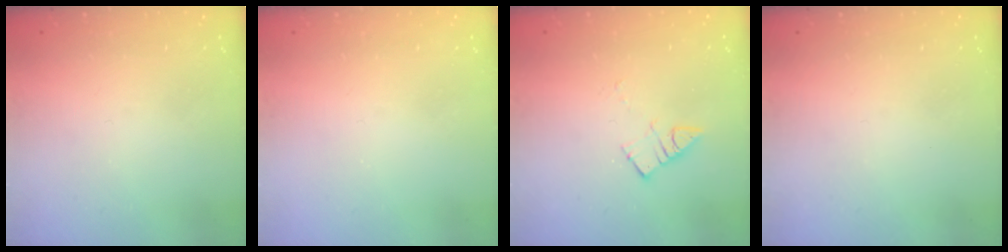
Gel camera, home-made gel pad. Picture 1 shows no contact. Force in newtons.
{"total": 2.2, "press": 2.1, "slide": 0.4}
{"total": 4.9, "press": 4.8, "slide": 0.5}
{"total": 0.0}